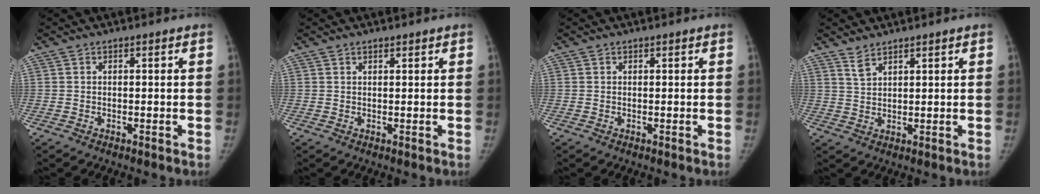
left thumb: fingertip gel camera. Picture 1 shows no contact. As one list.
[{"total": 0.9, "force": [0.7, 0.3, 0.3], "torque": [-0.004, -0.005, 0.011]}, {"total": 0.0}, {"total": 2.9, "force": [2.4, 1.1, 1.0], "torque": [-0.012, -0.015, 0.051]}]